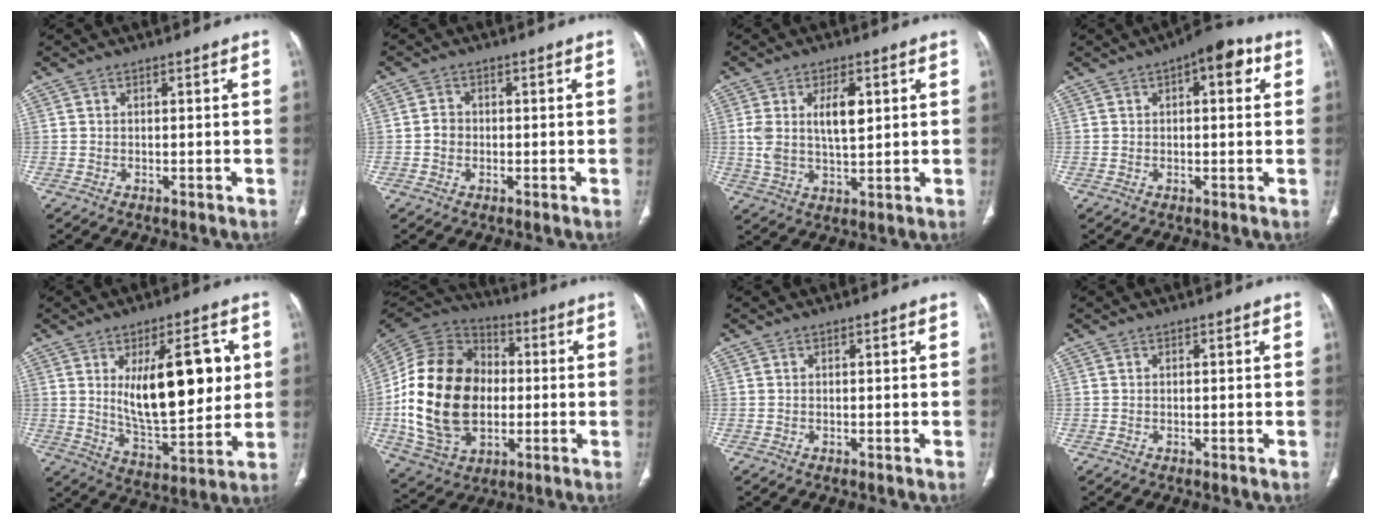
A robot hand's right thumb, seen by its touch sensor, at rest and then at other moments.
{"total": 2.3, "force": [-0.4, 2.0, 1.0], "torque": [-0.008, 0.008, -0.013]}
{"total": 8.4, "force": [2.2, 3.8, 7.1], "torque": [-0.131, -0.007, 0.046]}
{"total": 7.5, "force": [2.9, 3.3, 6.1], "torque": [-0.059, 0.013, 0.029]}
{"total": 18.4, "force": [3.9, 7.6, 16.3], "torque": [-0.223, -0.029, 0.073]}
{"total": 25.9, "force": [-1.7, 18.5, 18.0], "torque": [-0.329, 0.011, -0.022]}
{"total": 0.0}
{"total": 0.0}